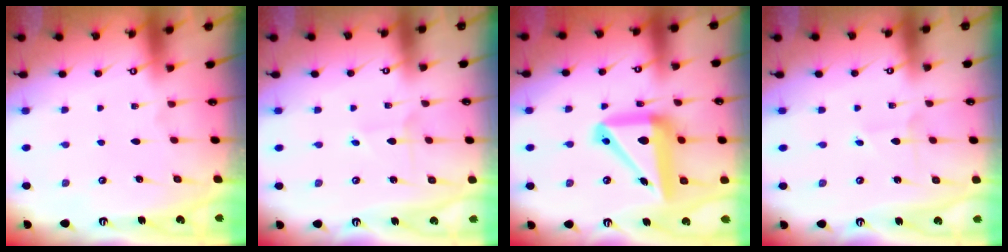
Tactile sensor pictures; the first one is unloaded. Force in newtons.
{"total": 2.2, "press": 2.2, "slide": 0.1}
{"total": 17.9, "press": 17.7, "slide": 2.7}
{"total": 1.9, "press": 1.9, "slide": 0.1}